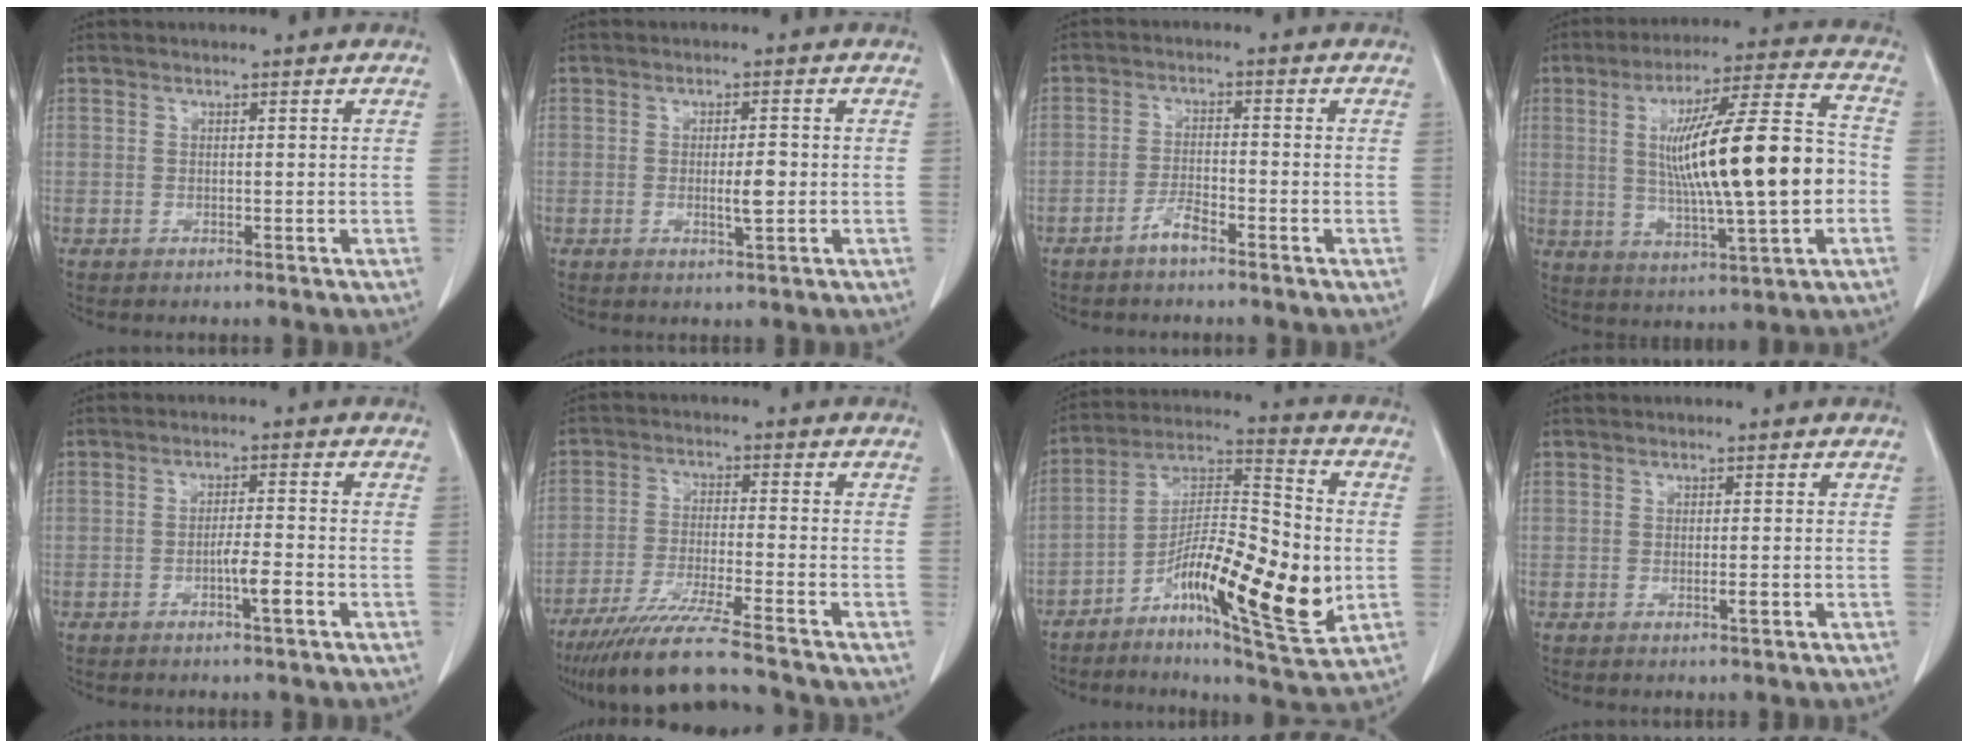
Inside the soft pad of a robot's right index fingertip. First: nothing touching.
{"total": 3.1, "force": [-0.4, 0.5, 3.1], "torque": [-0.051, -0.001, -0.004]}
{"total": 3.2, "force": [-2.4, 0.6, 2.0], "torque": [-0.037, 0.003, -0.047]}
{"total": 19.0, "force": [-0.5, 2.1, 18.9], "torque": [-0.318, 0.016, -0.005]}
{"total": 3.8, "force": [-1.6, 0.1, 3.4], "torque": [-0.054, 0.000, -0.028]}
{"total": 12.4, "force": [-10.5, -0.9, 6.6], "torque": [-0.106, -0.037, -0.175]}
{"total": 18.0, "force": [-4.6, 4.0, 16.9], "torque": [-0.291, 0.002, -0.075]}
{"total": 1.2, "force": [-0.4, 0.1, 1.1], "torque": [-0.020, -0.001, -0.005]}